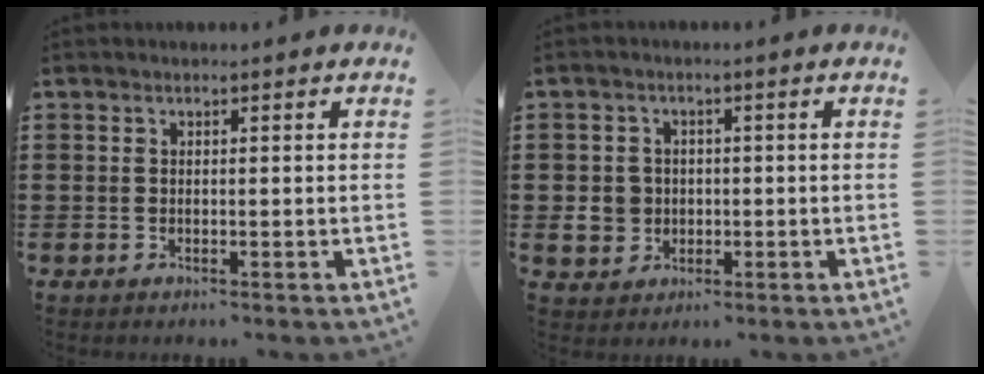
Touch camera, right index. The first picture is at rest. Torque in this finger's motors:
{"motor_torque": [0.54, 1.60, 0.11, 0.03]}